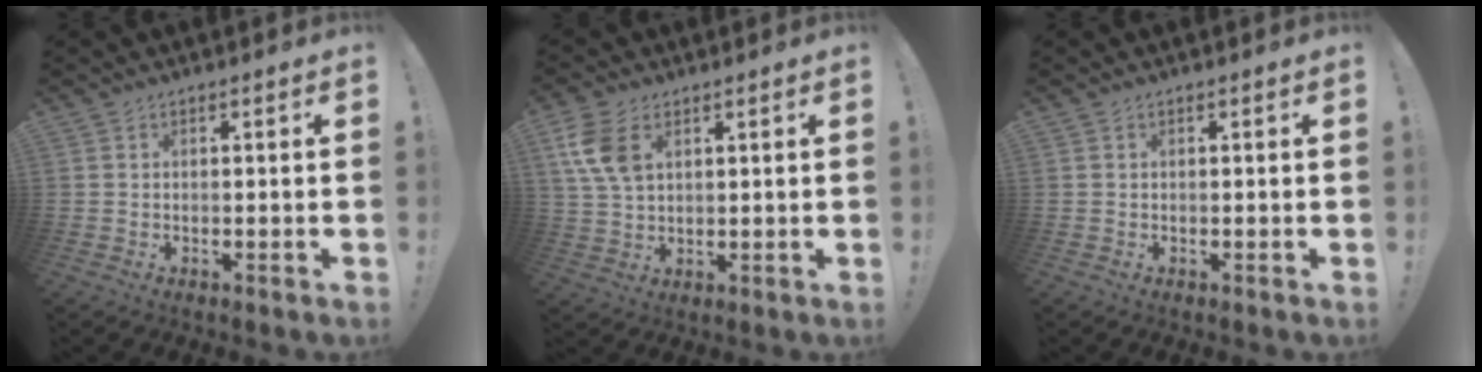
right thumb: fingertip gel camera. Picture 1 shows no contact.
{"total": 9.4, "force": [3.8, 5.7, 6.5], "torque": [-0.130, -0.002, 0.075]}
{"total": 0.0}